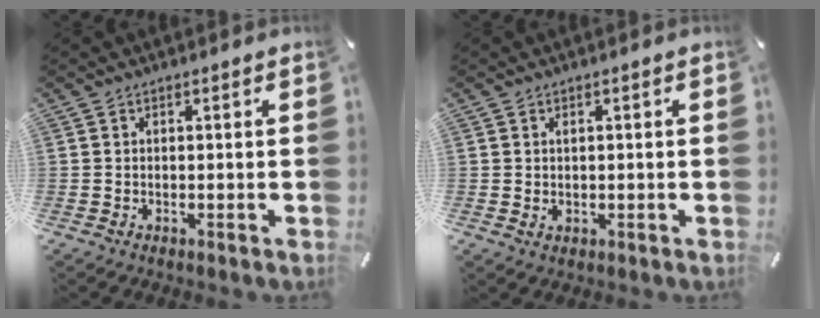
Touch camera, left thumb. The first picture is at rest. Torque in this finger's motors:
{"motor_torque": [-0.07, -0.19, -0.02, -0.29, 0.08]}